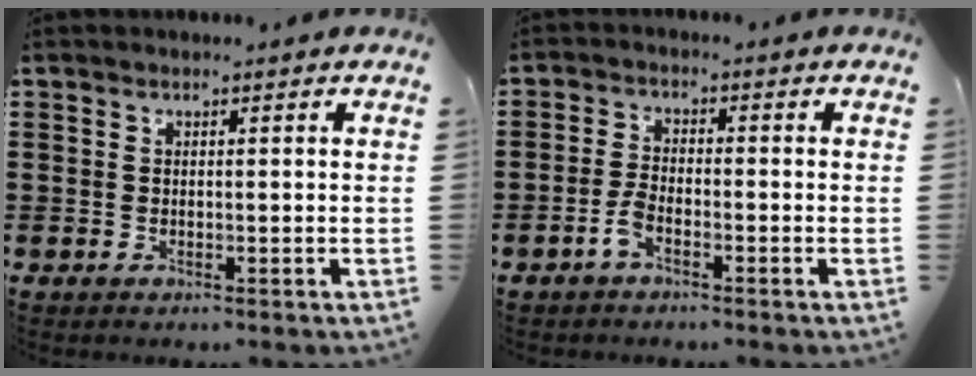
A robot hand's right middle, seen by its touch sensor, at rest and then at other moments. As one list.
[{"total": 3.1, "force": [-1.9, 1.0, 2.2], "torque": [-0.052, 0.000, -0.040]}]